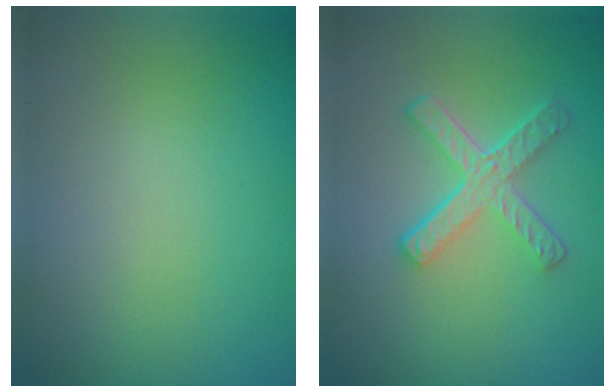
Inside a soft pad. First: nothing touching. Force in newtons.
{"total": 4.6, "press": 3.3, "slide": 3.2}